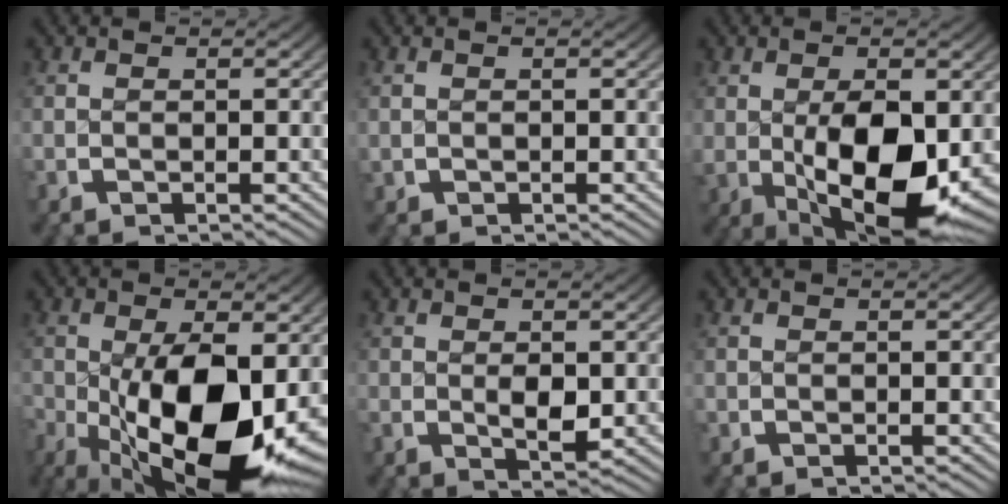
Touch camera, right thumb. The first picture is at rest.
{"total": 0.5, "force": [0.1, 0.5, 0.1], "torque": [-0.004, -0.004, 0.005]}
{"total": 12.9, "force": [-1.7, 7.1, 10.6], "torque": [-0.189, -0.045, -0.001]}
{"total": 18.5, "force": [-4.3, 10.1, 14.9], "torque": [-0.262, -0.071, -0.032]}
{"total": 3.0, "force": [0.0, 1.9, 2.4], "torque": [-0.042, -0.014, 0.005]}
{"total": 0.0}